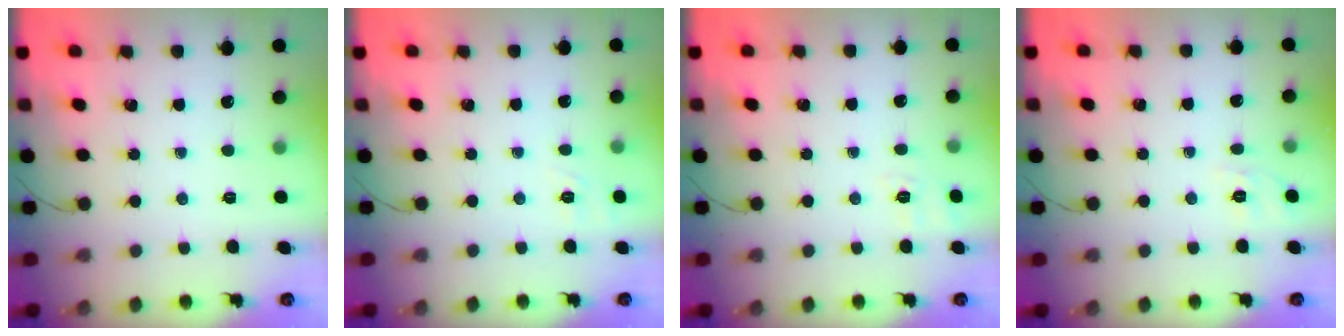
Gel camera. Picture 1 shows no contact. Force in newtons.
{"total": 1.5, "press": 0.1, "slide": 1.5}
{"total": 2.3, "press": 1.2, "slide": 1.9}
{"total": 1.7, "press": 0.0, "slide": 1.7}